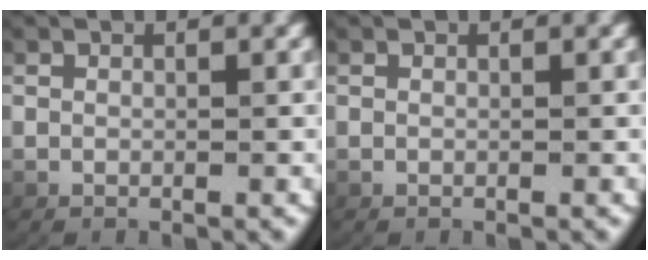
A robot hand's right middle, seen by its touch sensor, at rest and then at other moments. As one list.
[{"total": 0.0}]